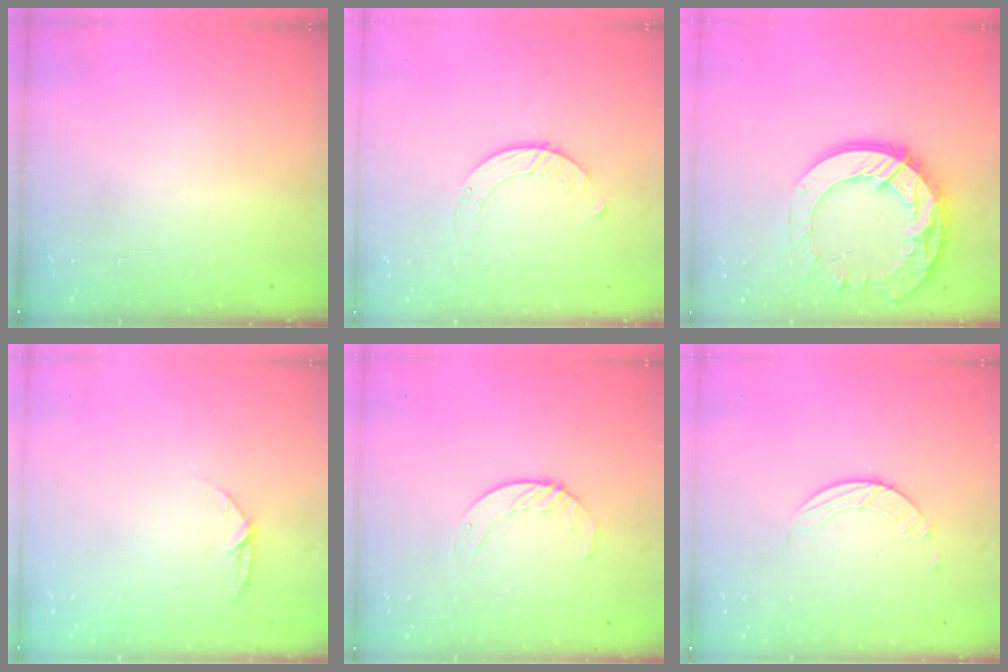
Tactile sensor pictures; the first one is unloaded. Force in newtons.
{"total": 2.8, "press": 2.8, "slide": 0.3}
{"total": 20.2, "press": 20.2, "slide": 1.8}
{"total": 4.8, "press": 4.8, "slide": 0.6}
{"total": 3.5, "press": 3.4, "slide": 0.4}
{"total": 2.5, "press": 2.4, "slide": 0.2}